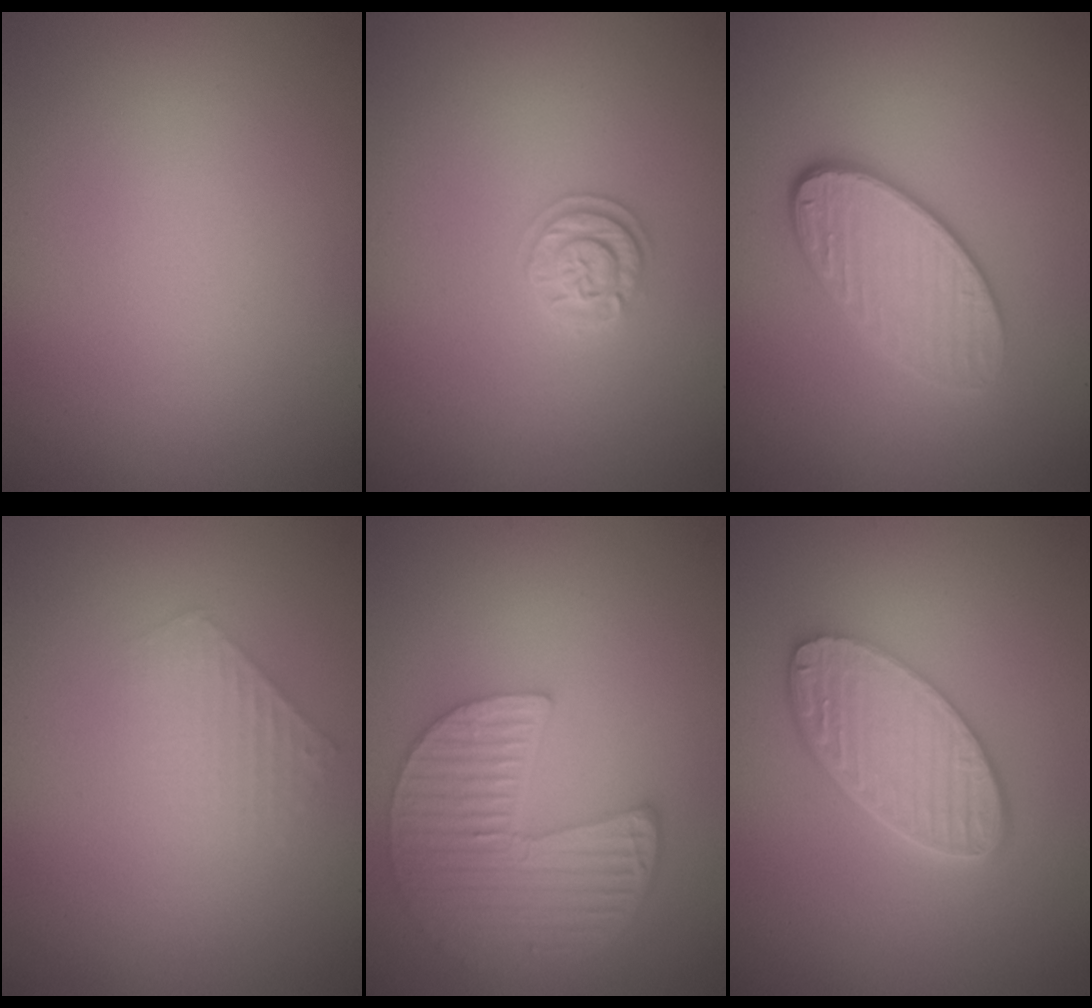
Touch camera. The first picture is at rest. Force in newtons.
{"total": 1.9, "press": 1.9, "slide": 0.2}
{"total": 4.0, "press": 3.3, "slide": 2.4}
{"total": 1.5, "press": 1.5, "slide": 0.3}
{"total": 6.2, "press": 4.8, "slide": 4.0}
{"total": 5.6, "press": 4.4, "slide": 3.5}